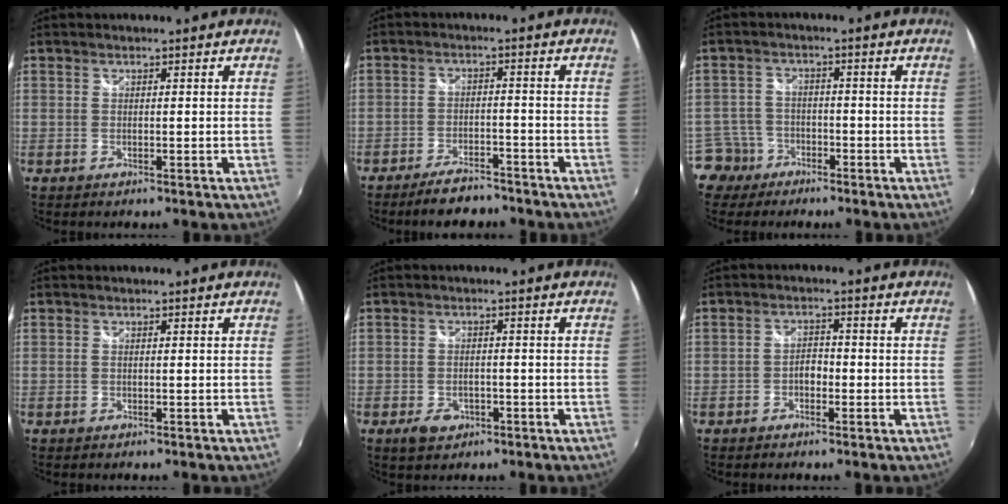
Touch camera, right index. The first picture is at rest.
{"total": 7.6, "force": [-6.4, 2.8, 3.1], "torque": [-0.080, 0.004, -0.097]}
{"total": 5.3, "force": [-3.3, 4.1, 0.0], "torque": [-0.011, 0.016, -0.067]}
{"total": 0.0}
{"total": 4.3, "force": [-2.3, 2.9, 2.2], "torque": [-0.052, -0.002, -0.032]}
{"total": 2.6, "force": [-1.3, 1.6, 1.6], "torque": [-0.028, 0.006, -0.025]}